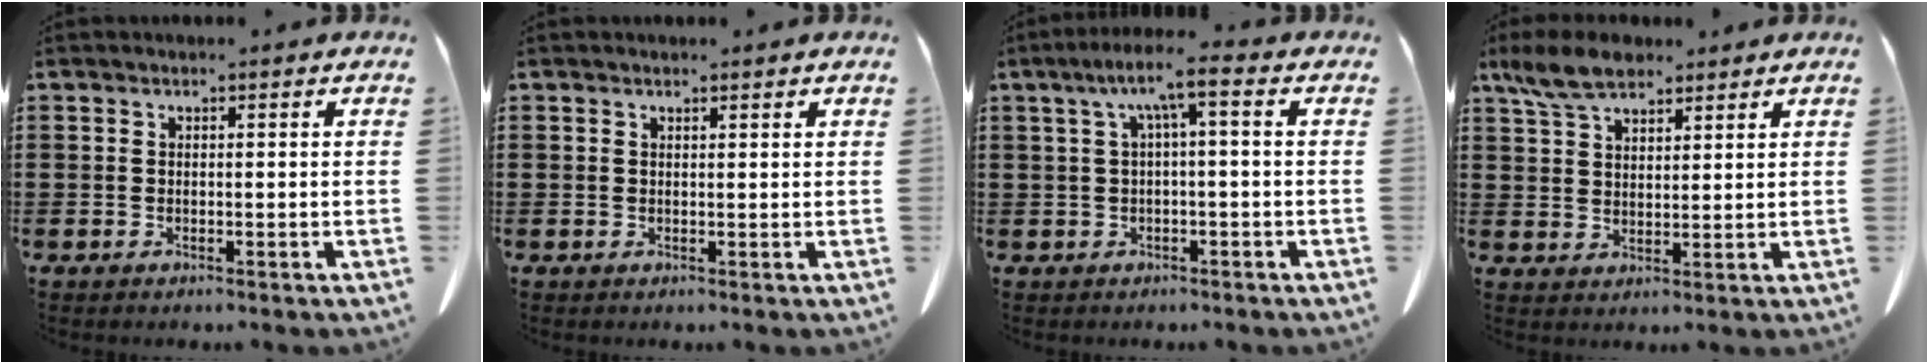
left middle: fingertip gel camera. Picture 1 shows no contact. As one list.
[{"total": 0.7, "force": [0.7, 0.0, 0.2], "torque": [-0.006, -0.001, 0.014]}, {"total": 5.7, "force": [0.8, 0.7, 5.6], "torque": [-0.109, 0.007, 0.009]}, {"total": 6.6, "force": [5.2, 2.6, 3.2], "torque": [-0.080, -0.001, 0.099]}]